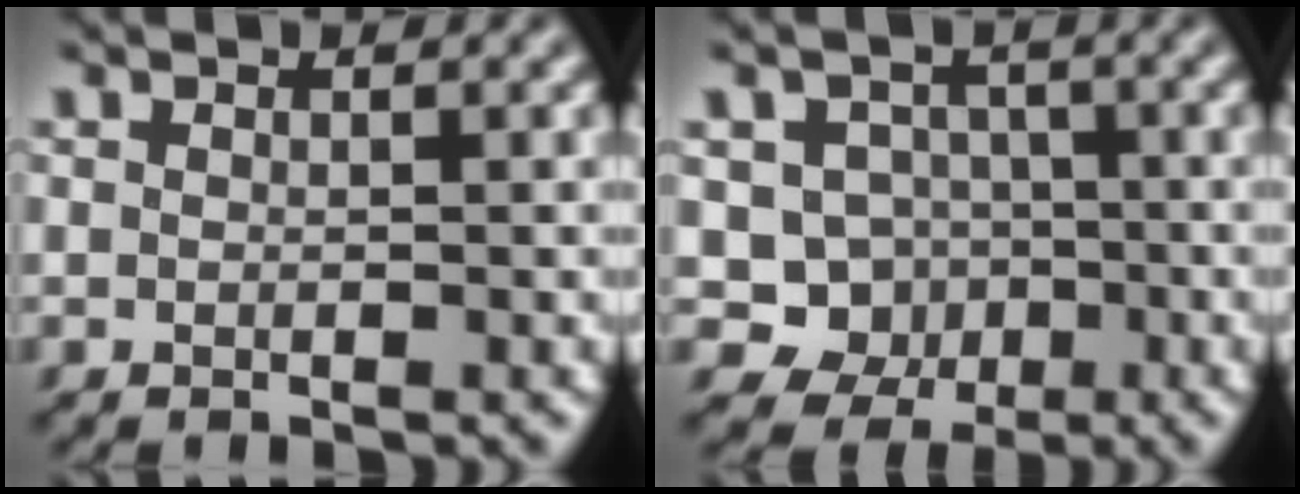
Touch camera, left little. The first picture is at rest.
{"total": 4.7, "force": [-1.1, 4.4, 1.2], "torque": [0.006, 0.002, -0.041]}